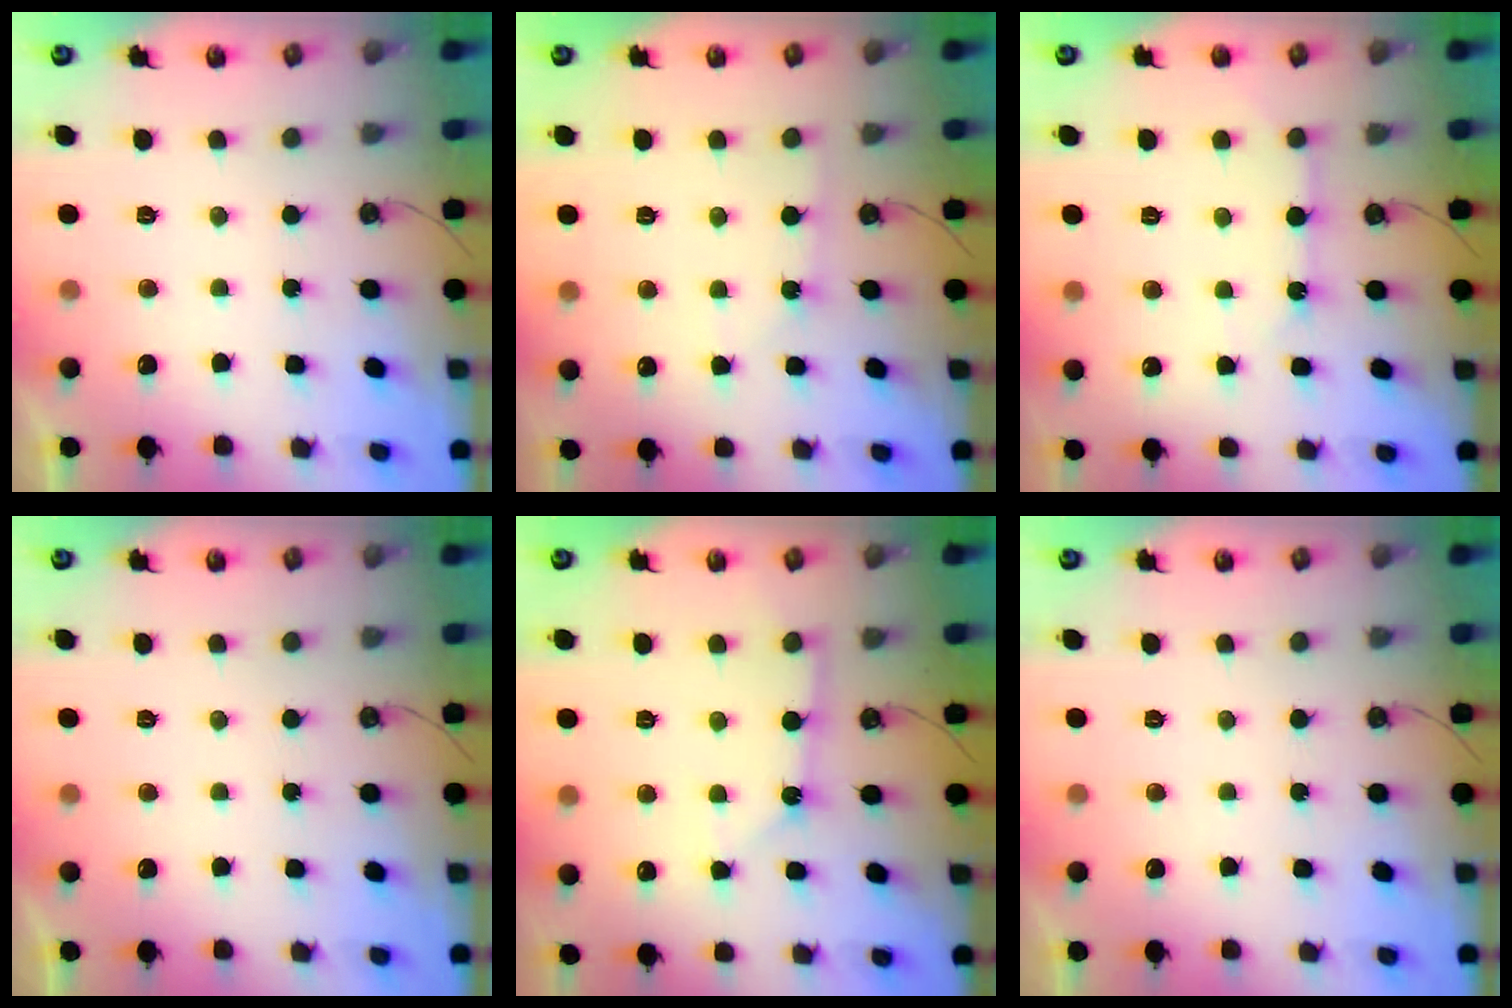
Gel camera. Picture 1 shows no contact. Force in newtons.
{"total": 2.8, "press": 2.7, "slide": 0.4}
{"total": 5.6, "press": 5.6, "slide": 0.4}
{"total": 0.0}
{"total": 2.2, "press": 2.2, "slide": 0.3}
{"total": 0.0}